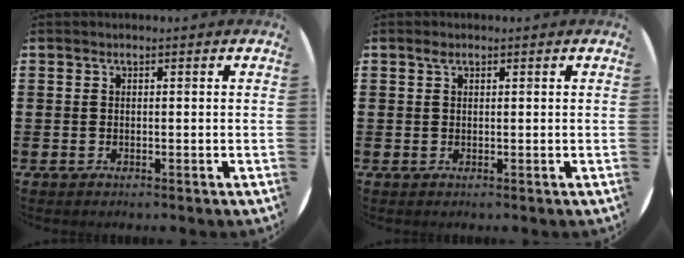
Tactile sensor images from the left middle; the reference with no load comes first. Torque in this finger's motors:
{"motor_torque": [0.21, -0.01, -0.32, -0.10]}